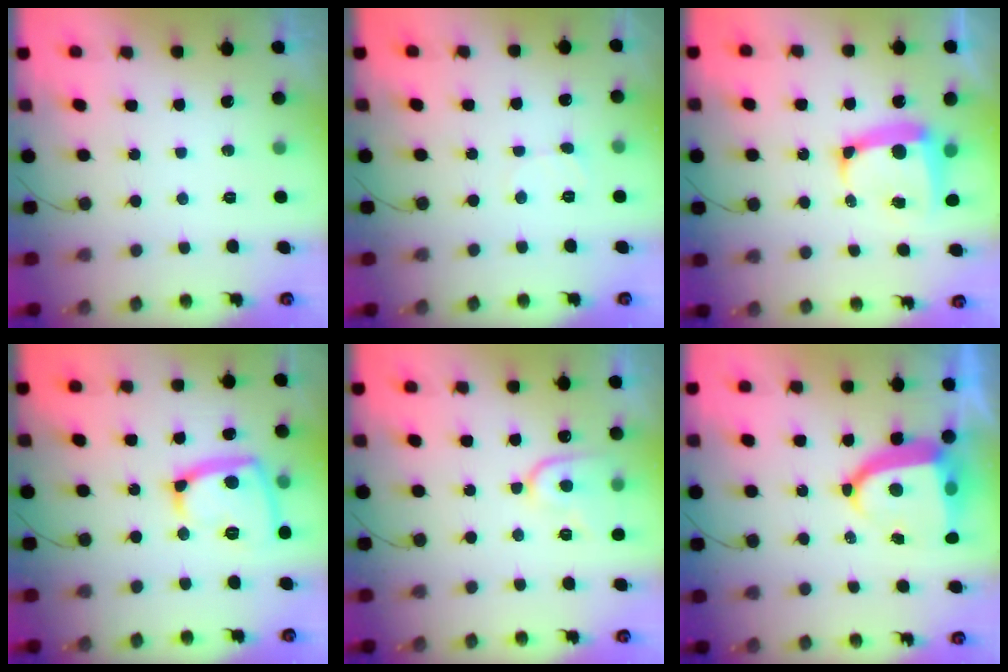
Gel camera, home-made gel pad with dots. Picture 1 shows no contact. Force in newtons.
{"total": 3.9, "press": 3.9, "slide": 0.4}
{"total": 10.6, "press": 10.6, "slide": 1.2}
{"total": 15.2, "press": 15.1, "slide": 1.4}
{"total": 10.7, "press": 10.7, "slide": 0.7}
{"total": 11.8, "press": 11.7, "slide": 1.5}